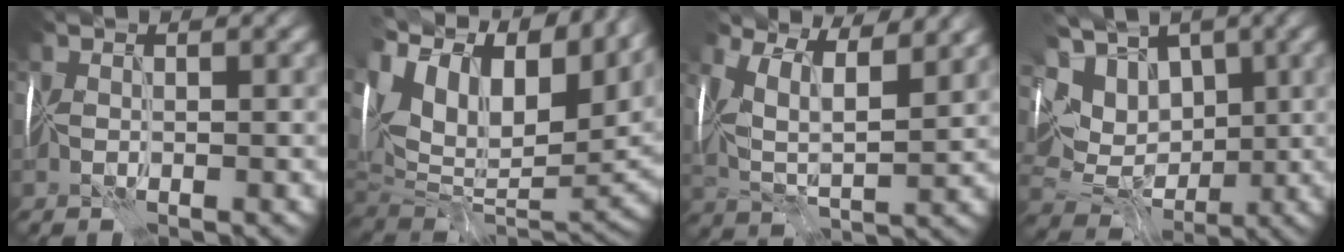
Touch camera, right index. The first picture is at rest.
{"total": 18.4, "force": [7.8, 10.4, 13.0], "torque": [-0.245, 0.047, 0.146]}
{"total": 8.1, "force": [5.1, 3.6, 5.2], "torque": [-0.091, 0.009, 0.080]}
{"total": 13.0, "force": [4.3, 9.5, 7.8], "torque": [-0.162, 0.031, 0.061]}